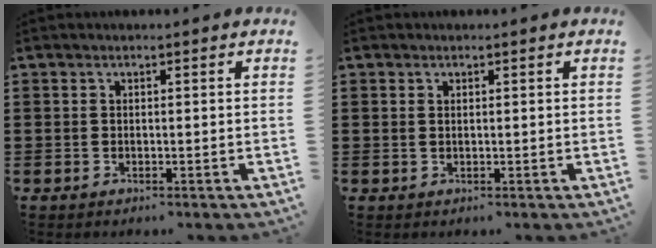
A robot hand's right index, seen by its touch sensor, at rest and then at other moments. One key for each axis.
{"total": 0.5, "fx": 0.3, "fy": 0.3, "fz": 0.4, "tx": -0.009, "ty": 0.001, "tz": 0.005}